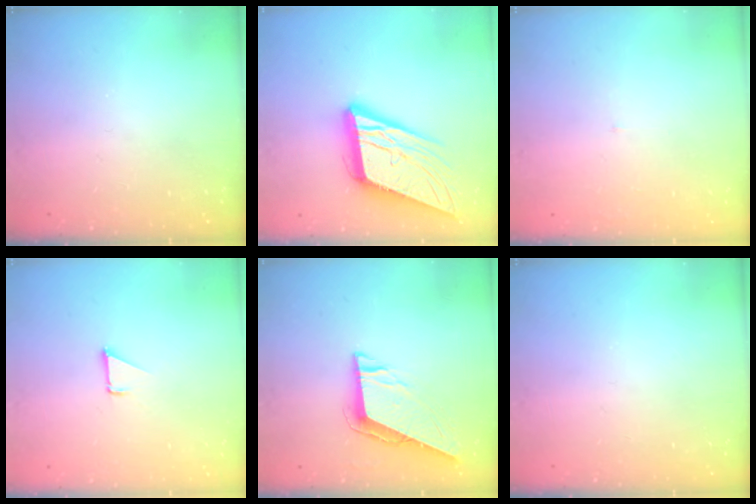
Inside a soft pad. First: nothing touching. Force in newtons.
{"total": 18.0, "press": 17.6, "slide": 3.8}
{"total": 2.0, "press": 2.0, "slide": 0.1}
{"total": 1.1, "press": 1.1, "slide": 0.1}
{"total": 7.5, "press": 7.5, "slide": 0.3}
{"total": 0.0}